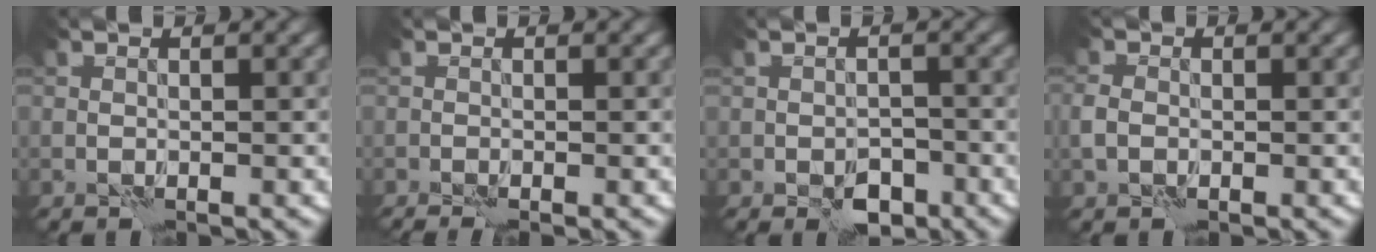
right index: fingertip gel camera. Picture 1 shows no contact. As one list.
[{"total": 1.4, "force": [-1.1, 0.0, 0.9], "torque": [-0.025, 0.002, -0.020]}, {"total": 3.0, "force": [-1.9, 1.7, 1.5], "torque": [-0.014, 0.000, -0.033]}, {"total": 1.7, "force": [-0.6, 1.3, 1.0], "torque": [-0.020, 0.001, -0.018]}]